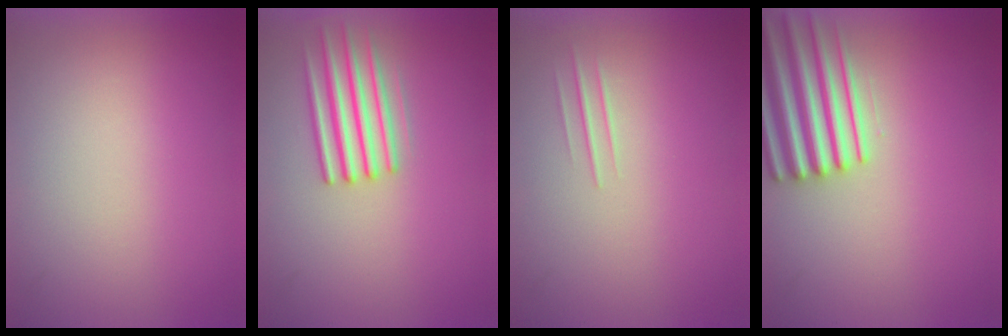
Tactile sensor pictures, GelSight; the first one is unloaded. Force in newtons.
{"total": 3.0}
{"total": 1.1}
{"total": 5.0}